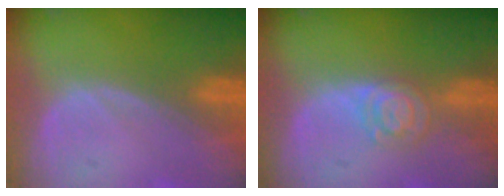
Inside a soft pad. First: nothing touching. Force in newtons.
{"total": 4.7, "press": 4.1, "slide": 2.3}